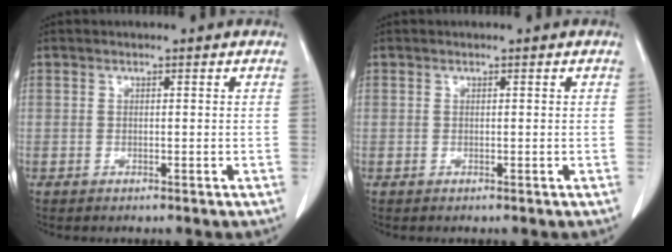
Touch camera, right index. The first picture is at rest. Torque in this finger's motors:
{"motor_torque": [-0.22, -0.05, -0.25, -0.10]}